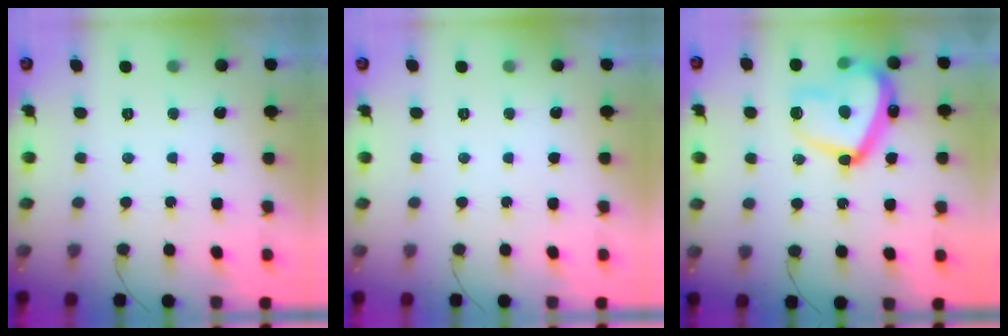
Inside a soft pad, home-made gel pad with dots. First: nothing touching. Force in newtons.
{"total": 0.0}
{"total": 19.8, "press": 19.7, "slide": 1.7}